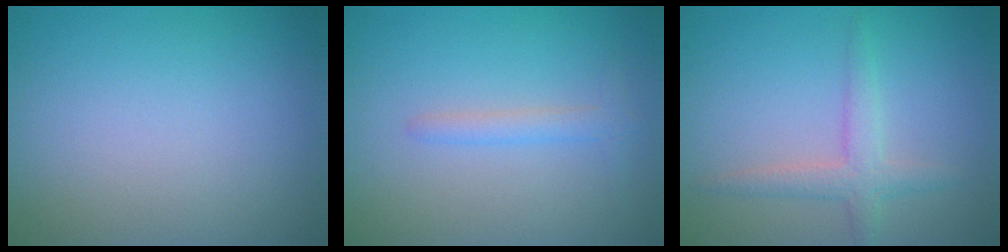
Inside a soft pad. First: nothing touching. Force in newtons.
{"total": 1.5, "press": 1.5, "slide": 0.1}
{"total": 2.4, "press": 2.4, "slide": 0.1}